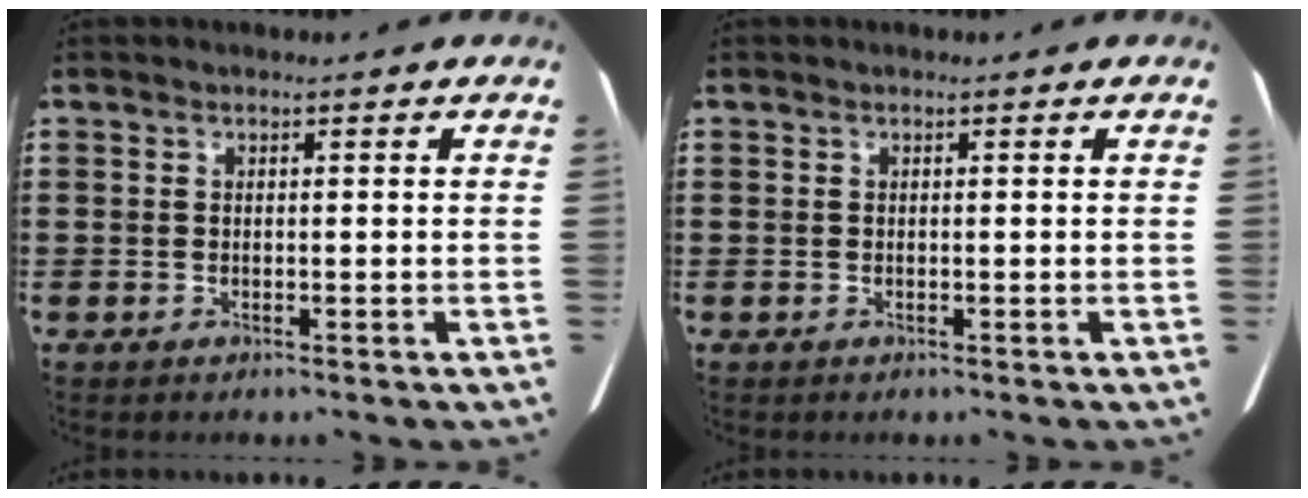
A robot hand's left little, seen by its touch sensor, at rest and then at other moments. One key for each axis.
{"total": 0.0}